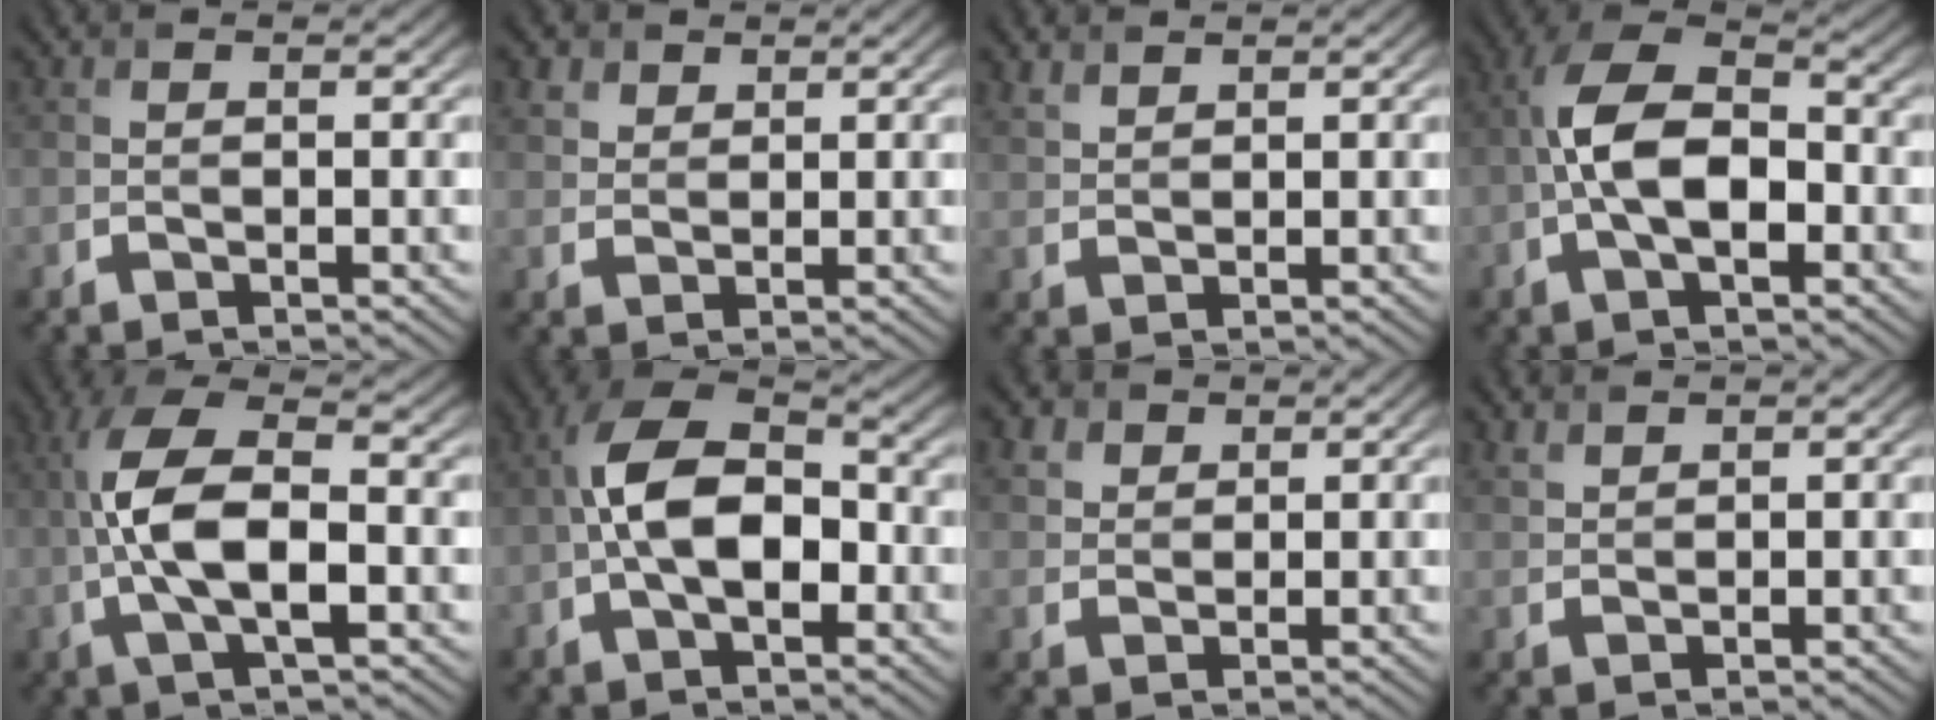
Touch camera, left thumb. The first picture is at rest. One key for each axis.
{"total": 3.0, "fx": 2.0, "fy": 2.0, "fz": 1.0, "tx": -0.034, "ty": -0.003, "tz": 0.051}
{"total": 2.5, "fx": 2.1, "fy": 1.0, "fz": 0.9, "tx": -0.027, "ty": 0.001, "tz": 0.051}
{"total": 10.1, "fx": -1.7, "fy": 5.2, "fz": 8.4, "tx": -0.171, "ty": 0.013, "tz": -0.040}
{"total": 10.6, "fx": -1.2, "fy": 4.3, "fz": 9.7, "tx": -0.206, "ty": 0.013, "tz": -0.027}
{"total": 11.2, "fx": -1.6, "fy": 6.1, "fz": 9.2, "tx": -0.181, "ty": 0.012, "tz": -0.039}
{"total": 3.3, "fx": 2.1, "fy": 2.2, "fz": 1.2, "tx": -0.041, "ty": -0.002, "tz": 0.050}
{"total": 2.1, "fx": 1.8, "fy": 0.8, "fz": 0.7, "tx": -0.024, "ty": 0.001, "tz": 0.045}